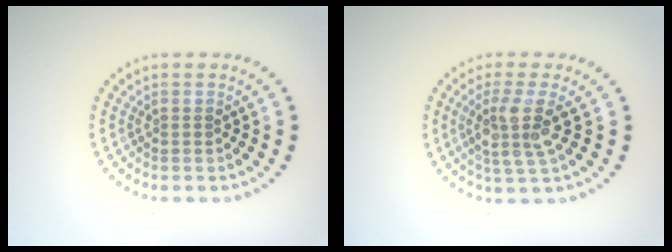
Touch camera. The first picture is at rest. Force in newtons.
{"total": 3.6, "press": 3.0, "slide": 1.9}